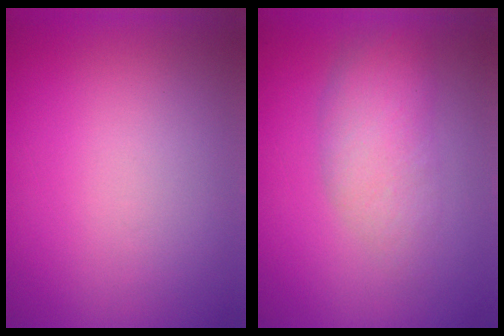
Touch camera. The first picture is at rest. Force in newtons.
{"total": 4.3}